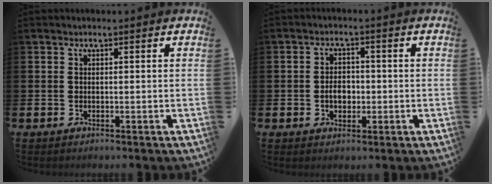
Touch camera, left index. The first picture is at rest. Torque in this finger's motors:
{"motor_torque": [0.04, 0.02, 0.34, 0.03]}